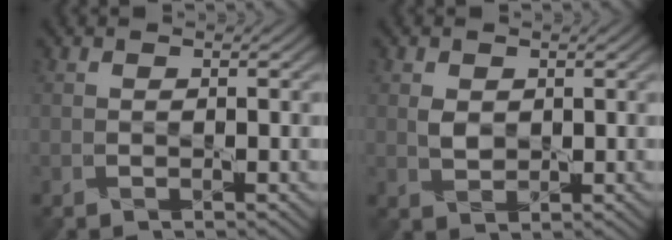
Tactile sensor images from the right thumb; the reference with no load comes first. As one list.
[{"total": 1.9, "force": [0.5, 1.4, 1.2], "torque": [-0.031, -0.002, 0.012]}]